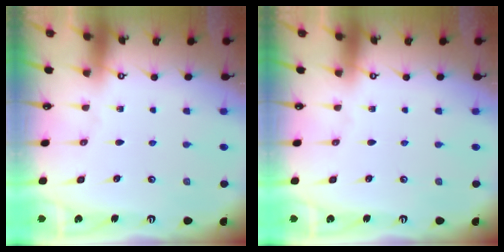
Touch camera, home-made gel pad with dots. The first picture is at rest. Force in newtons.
{"total": 0.0}